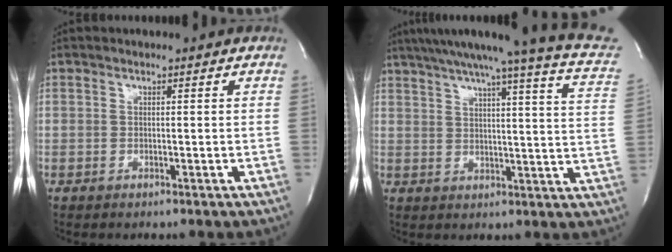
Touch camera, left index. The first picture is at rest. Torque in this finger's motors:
{"motor_torque": [0.23, -0.54, 0.12, 0.07]}